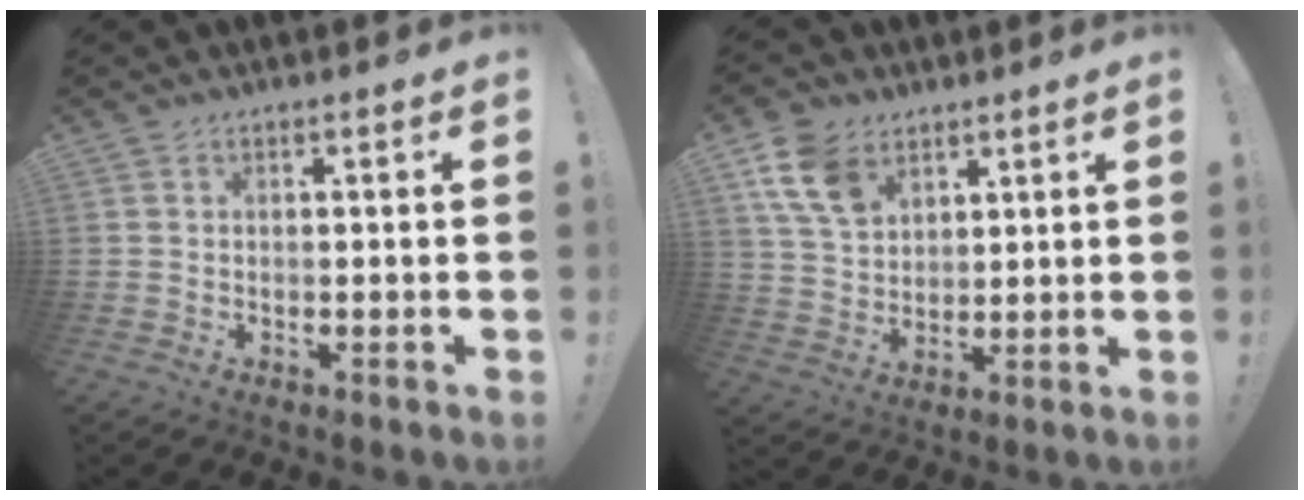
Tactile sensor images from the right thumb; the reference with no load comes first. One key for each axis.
{"total": 12.2, "fx": 6.6, "fy": 8.3, "fz": 6.1, "tx": -0.111, "ty": -0.021, "tz": 0.133}